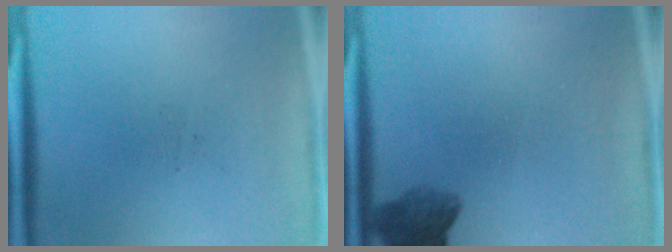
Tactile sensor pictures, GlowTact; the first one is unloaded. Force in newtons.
{"total": 6.4}